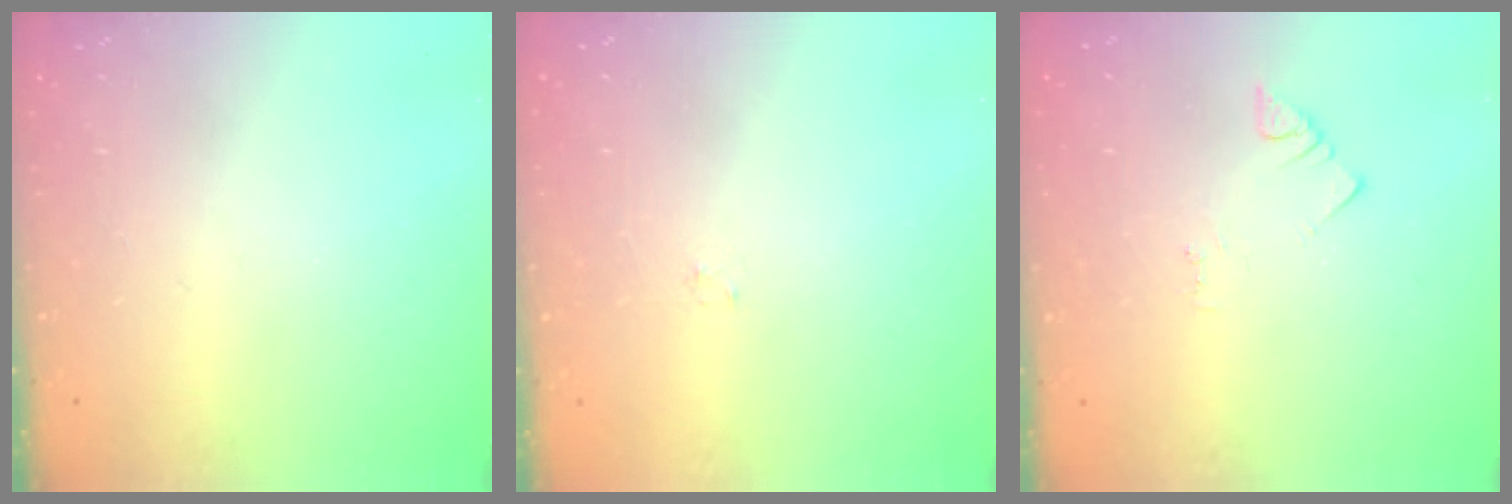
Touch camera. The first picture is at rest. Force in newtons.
{"total": 0.8, "press": 0.8, "slide": 0.2}
{"total": 1.5, "press": 1.5, "slide": 0.3}